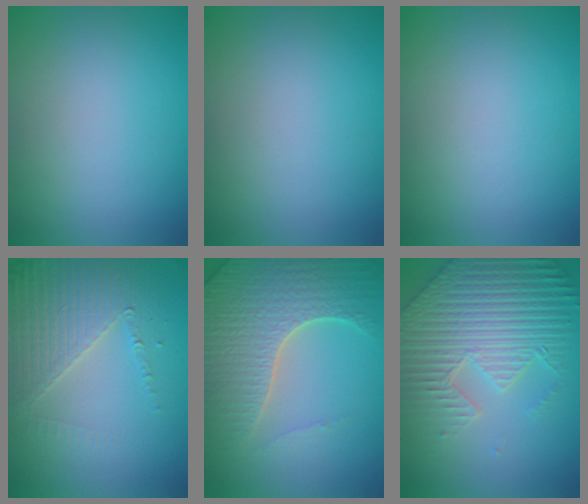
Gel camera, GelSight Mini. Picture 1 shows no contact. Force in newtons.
{"total": 0.0}
{"total": 0.0}
{"total": 4.4, "press": 3.5, "slide": 2.6}
{"total": 6.7, "press": 6.4, "slide": 1.6}
{"total": 8.8, "press": 6.3, "slide": 6.1}